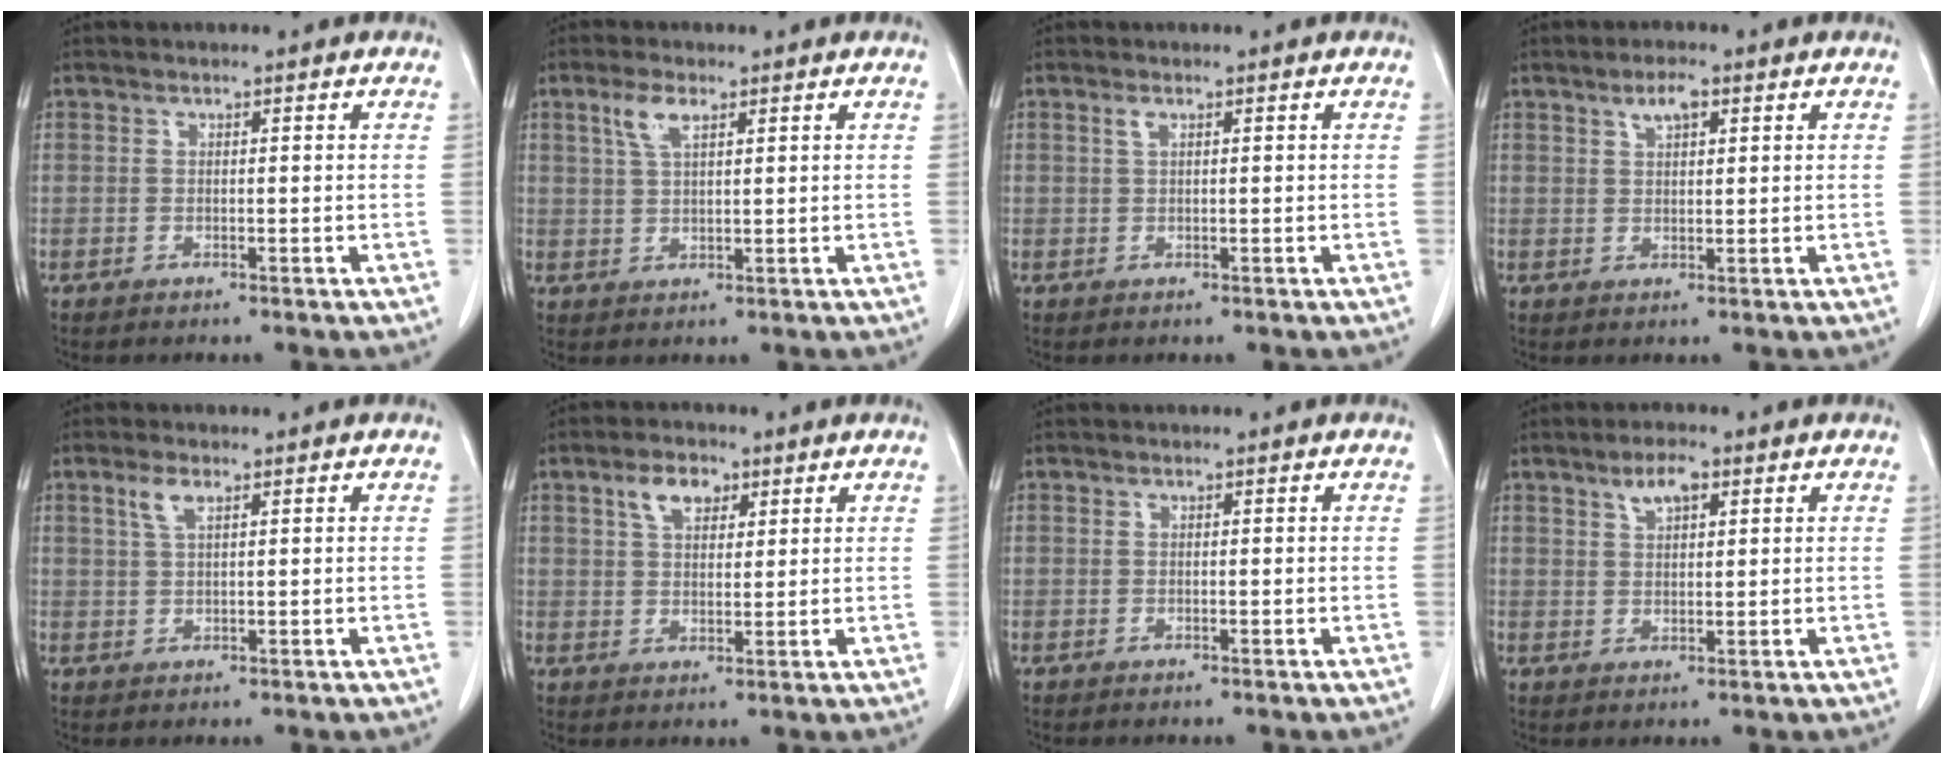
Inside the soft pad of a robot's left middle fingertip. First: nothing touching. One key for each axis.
{"total": 3.7, "fx": 2.0, "fy": 1.2, "fz": 2.8, "tx": -0.063, "ty": 0.007, "tz": 0.045}
{"total": 0.9, "fx": 0.5, "fy": 0.2, "fz": 0.7, "tx": -0.018, "ty": 0.003, "tz": 0.009}
{"total": 3.0, "fx": 1.7, "fy": 0.9, "fz": 2.3, "tx": -0.046, "ty": 0.003, "tz": 0.033}
{"total": 2.5, "fx": 1.4, "fy": 0.7, "fz": 1.9, "tx": -0.047, "ty": 0.004, "tz": 0.032}
{"total": 4.8, "fx": 2.6, "fy": 2.6, "fz": 3.1, "tx": -0.061, "ty": 0.011, "tz": 0.049}
{"total": 0.0}
{"total": 3.7, "fx": 2.2, "fy": 1.2, "fz": 2.8, "tx": -0.054, "ty": 0.004, "tz": 0.041}